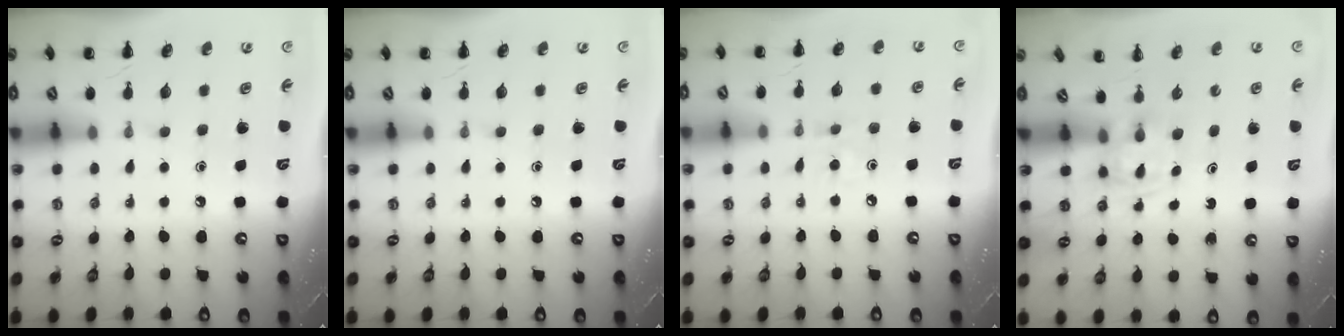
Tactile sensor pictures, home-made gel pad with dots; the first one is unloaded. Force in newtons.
{"total": 0.0}
{"total": 3.4, "press": 3.2, "slide": 1.2}
{"total": 1.5, "press": 1.4, "slide": 0.7}